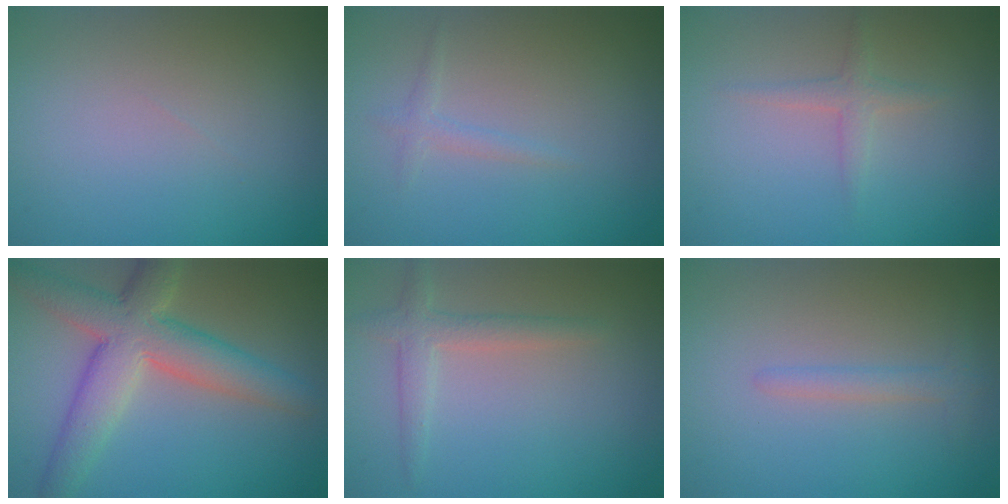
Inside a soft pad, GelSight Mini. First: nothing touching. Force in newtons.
{"total": 0.6, "press": 0.6, "slide": 0.1}
{"total": 1.5, "press": 1.5, "slide": 0.1}
{"total": 7.4, "press": 7.4, "slide": 0.5}
{"total": 2.3, "press": 2.3, "slide": 0.2}
{"total": 1.5, "press": 1.5, "slide": 0.1}